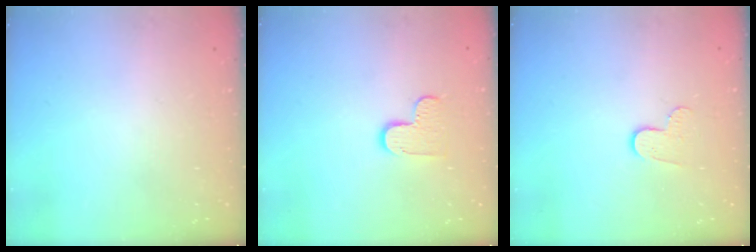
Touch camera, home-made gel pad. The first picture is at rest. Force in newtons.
{"total": 6.3, "press": 6.3, "slide": 0.4}
{"total": 6.2, "press": 6.1, "slide": 0.5}